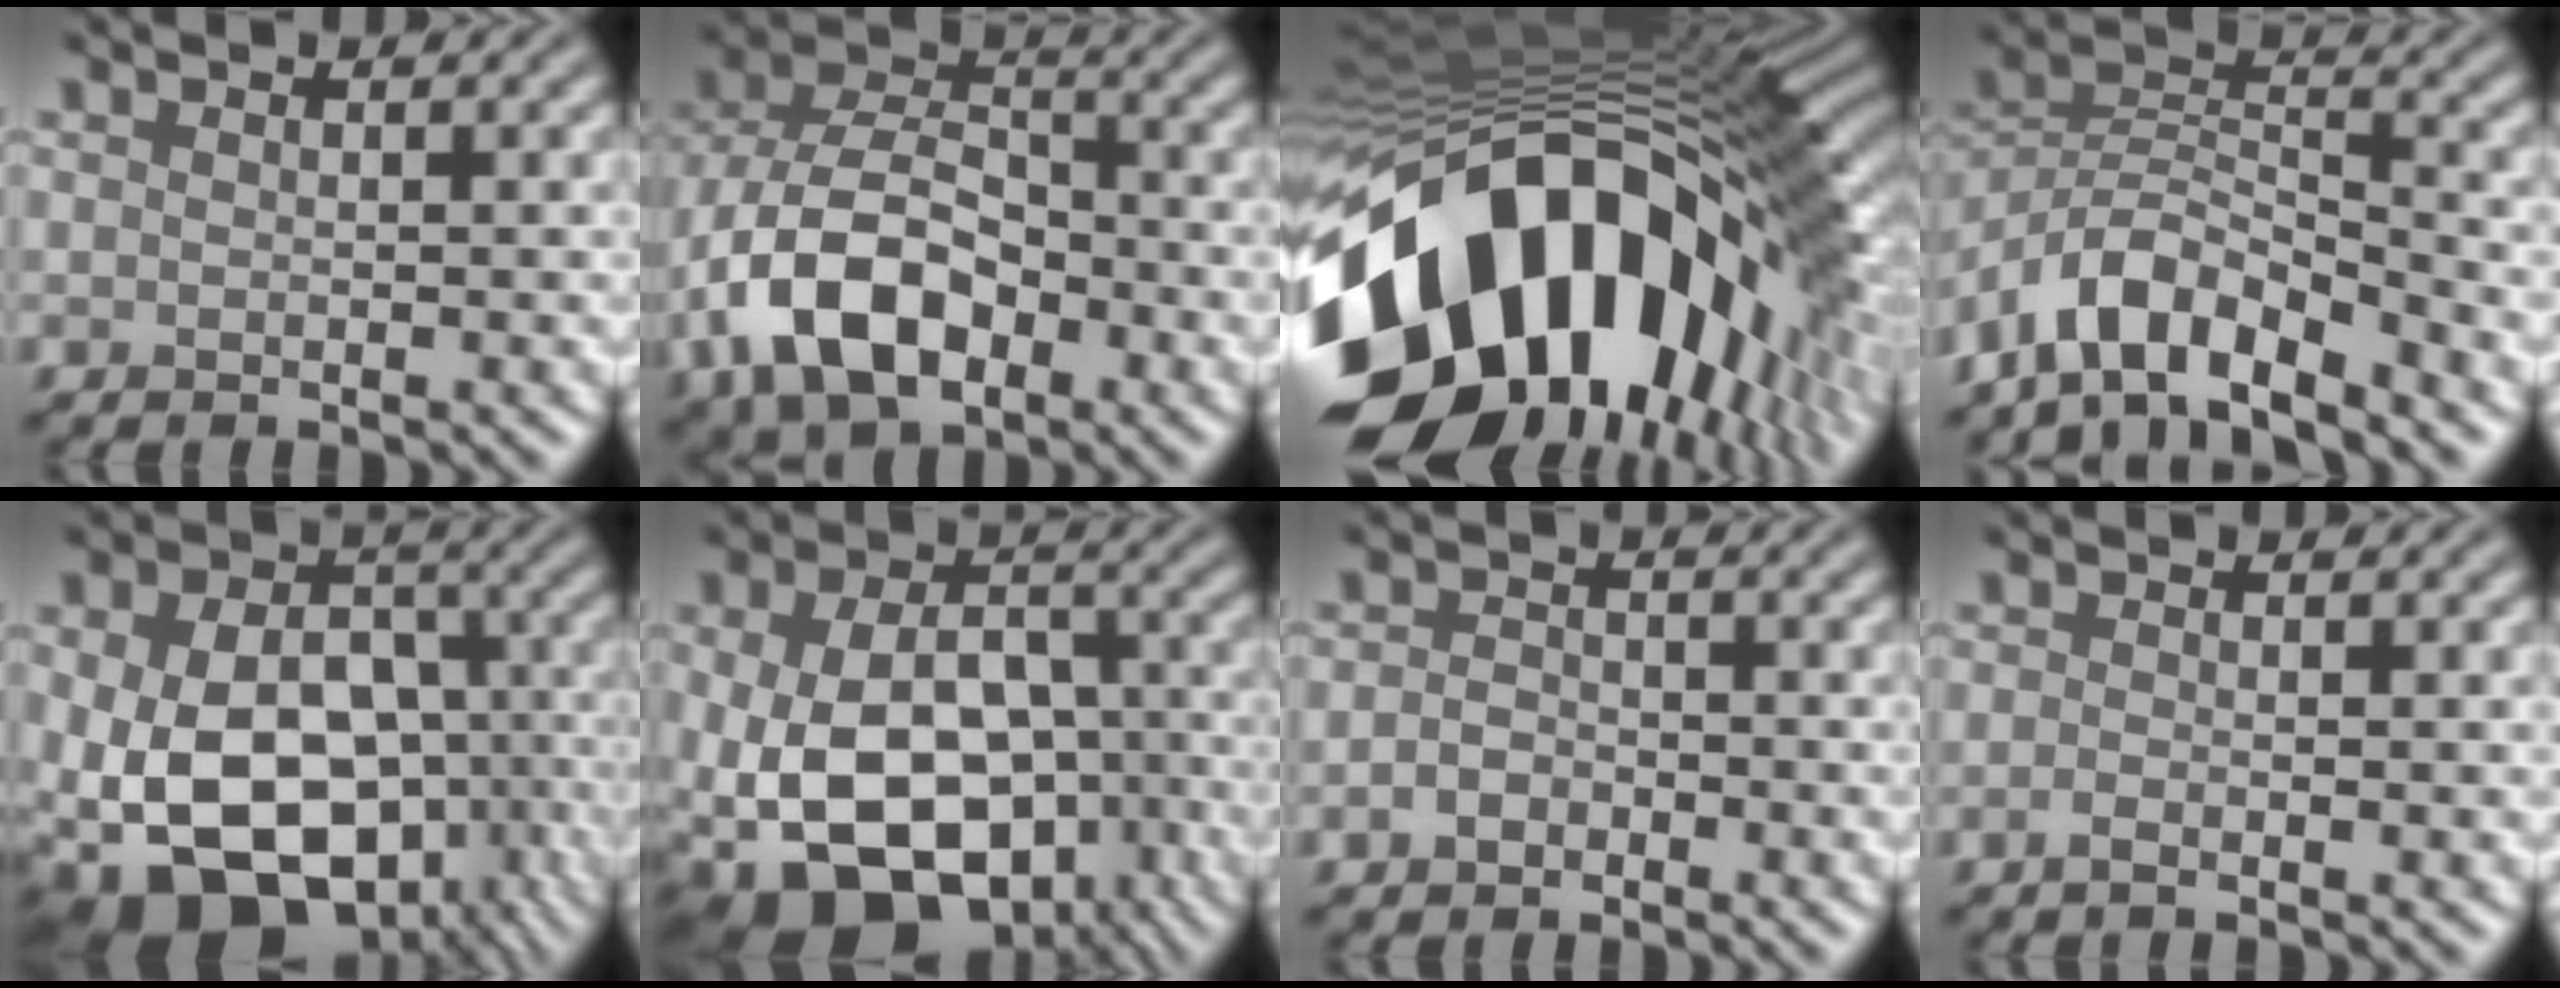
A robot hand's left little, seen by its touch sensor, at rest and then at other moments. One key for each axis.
{"total": 10.9, "fx": -4.0, "fy": 6.7, "fz": 7.5, "tx": -0.156, "ty": 0.002, "tz": -0.082}
{"total": 19.9, "fx": -6.9, "fy": 11.8, "fz": 14.4, "tx": -0.276, "ty": -0.028, "tz": -0.119}
{"total": 7.4, "fx": -5.5, "fy": 2.6, "fz": 4.2, "tx": -0.065, "ty": 0.005, "tz": -0.110}
{"total": 17.1, "fx": -6.1, "fy": 11.9, "fz": 10.6, "tx": -0.197, "ty": -0.028, "tz": -0.087}
{"total": 15.6, "fx": -5.7, "fy": 10.5, "fz": 10.0, "tx": -0.190, "ty": -0.038, "tz": -0.076}
{"total": 1.6, "fx": -0.9, "fy": 1.1, "fz": 0.8, "tx": -0.014, "ty": 0.003, "tz": -0.022}
{"total": 1.0, "fx": -0.5, "fy": 0.3, "fz": 0.8, "tx": -0.013, "ty": -0.005, "tz": -0.012}